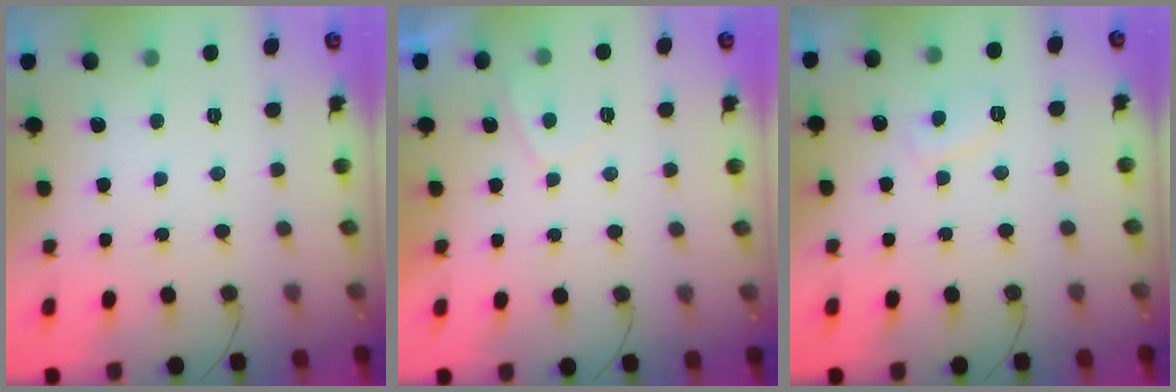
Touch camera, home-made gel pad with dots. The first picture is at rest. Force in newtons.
{"total": 1.9, "press": 1.9, "slide": 0.6}
{"total": 3.3, "press": 3.3, "slide": 0.5}